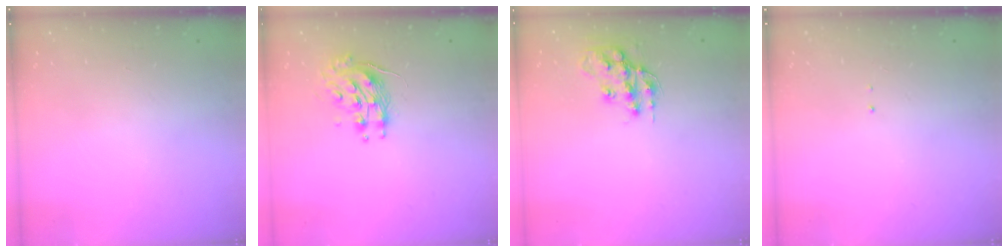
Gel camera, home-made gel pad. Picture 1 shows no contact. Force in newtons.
{"total": 9.3, "press": 9.3, "slide": 0.5}
{"total": 14.0, "press": 14.0, "slide": 0.7}
{"total": 0.7, "press": 0.7, "slide": 0.1}